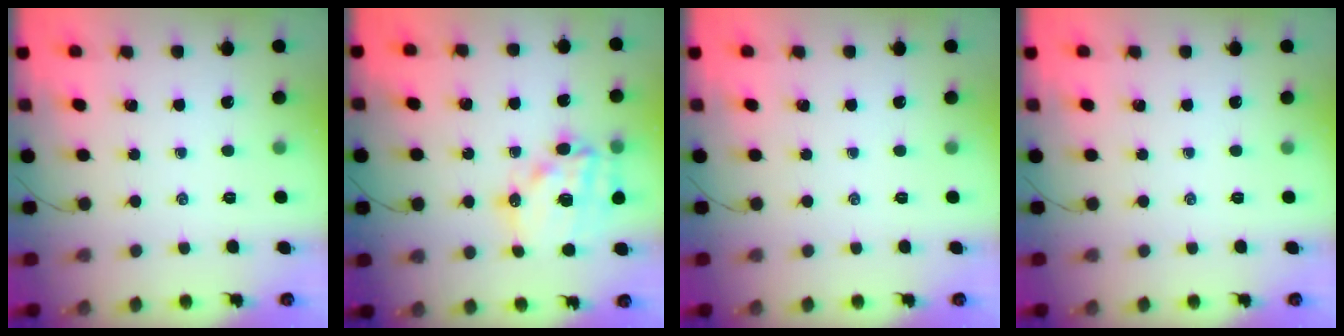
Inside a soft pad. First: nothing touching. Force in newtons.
{"total": 16.3, "press": 15.9, "slide": 3.7}
{"total": 0.0}
{"total": 0.0}